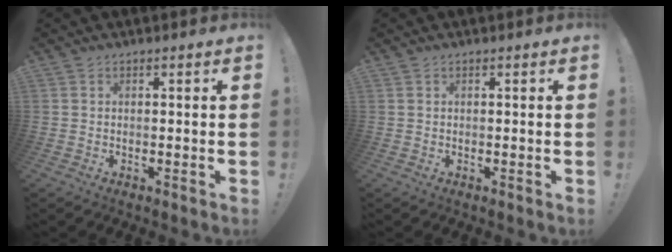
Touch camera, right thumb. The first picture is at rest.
{"total": 0.0}